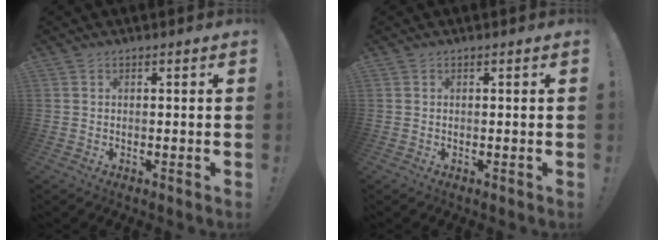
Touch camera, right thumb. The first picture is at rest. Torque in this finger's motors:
{"motor_torque": [0.00, 0.00, -0.09, 0.09, 0.04]}